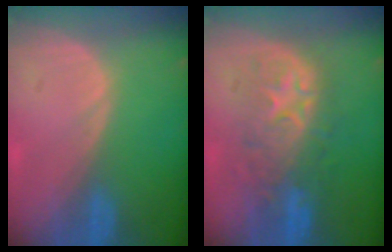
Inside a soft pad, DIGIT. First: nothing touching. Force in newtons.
{"total": 8.7, "press": 8.6, "slide": 1.7}